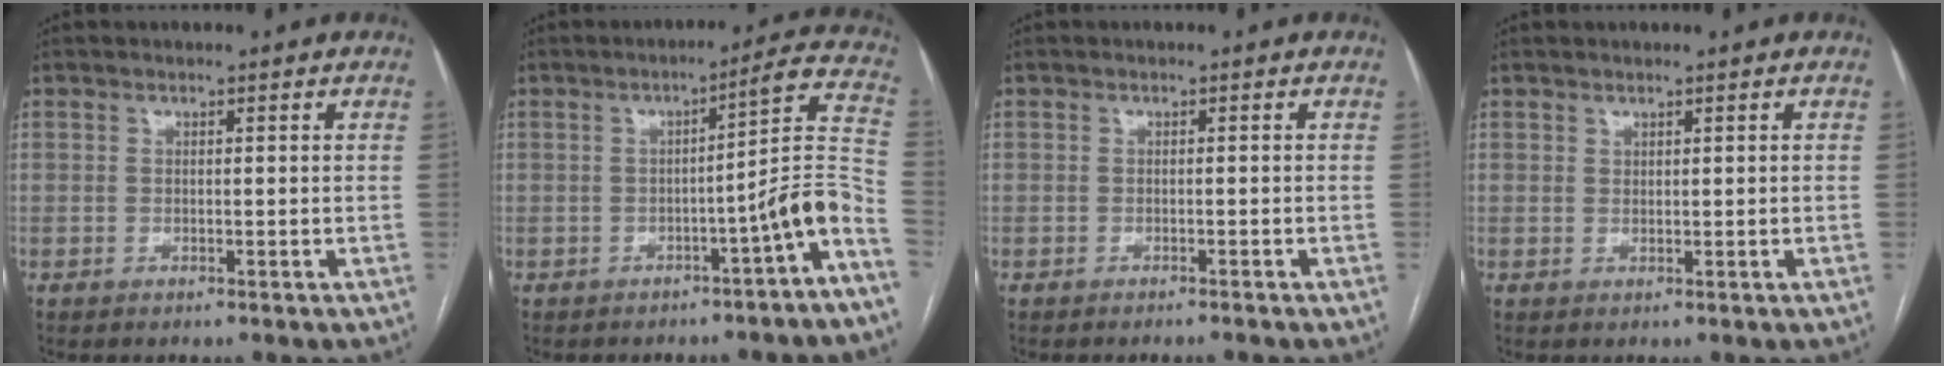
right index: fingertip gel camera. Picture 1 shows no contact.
{"total": 9.2, "force": [-4.4, -1.8, 7.8], "torque": [-0.081, 0.023, -0.066]}
{"total": 1.3, "force": [-1.2, -0.3, 0.3], "torque": [-0.005, -0.001, -0.015]}
{"total": 0.5, "force": [0.5, 0.2, 0.0], "torque": [0.001, -0.004, 0.011]}